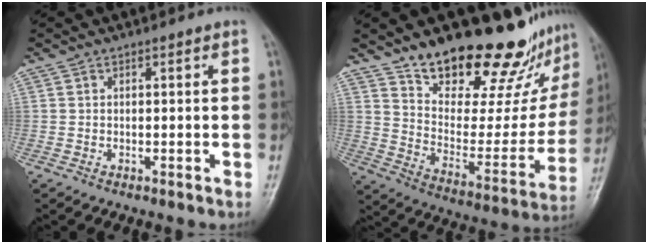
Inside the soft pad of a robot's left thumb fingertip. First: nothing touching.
{"total": 26.3, "force": [20.2, 9.4, 13.9], "torque": [-0.163, -0.111, 0.296]}